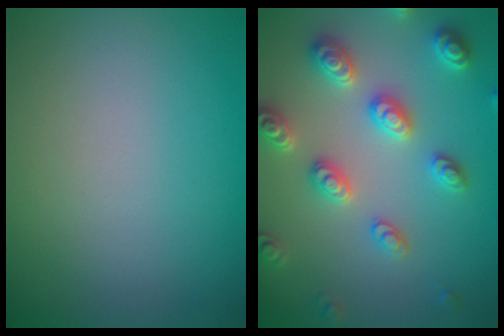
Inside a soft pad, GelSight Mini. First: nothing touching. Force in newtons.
{"total": 5.2, "press": 5.0, "slide": 1.2}